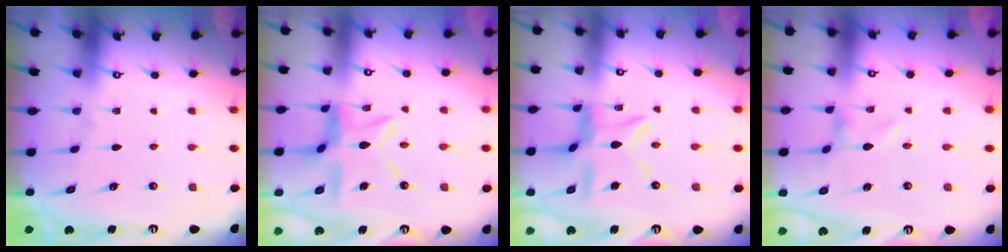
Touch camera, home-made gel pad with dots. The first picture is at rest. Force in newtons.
{"total": 9.9, "press": 9.9, "slide": 0.9}
{"total": 9.1, "press": 9.1, "slide": 0.8}
{"total": 0.0}